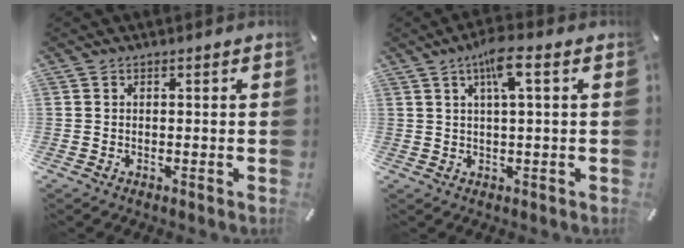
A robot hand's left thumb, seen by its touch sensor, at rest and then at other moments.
{"total": 6.9, "force": [2.6, 1.2, 6.3], "torque": [-0.118, 0.002, 0.041]}